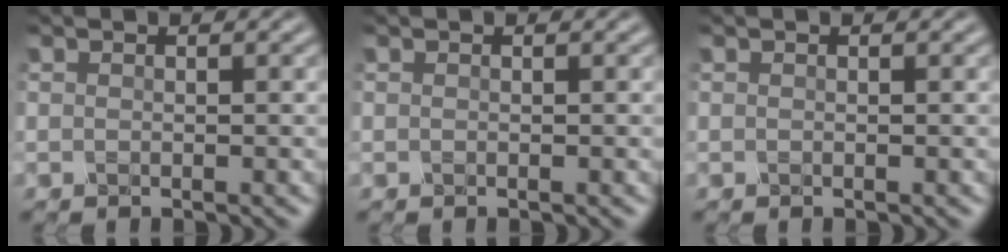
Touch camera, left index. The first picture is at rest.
{"total": 0.0}
{"total": 0.0}